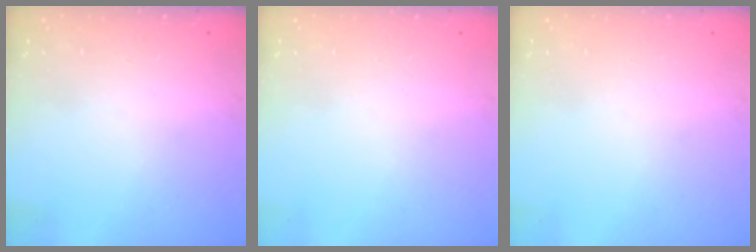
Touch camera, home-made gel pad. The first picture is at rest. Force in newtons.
{"total": 0.0}
{"total": 0.0}